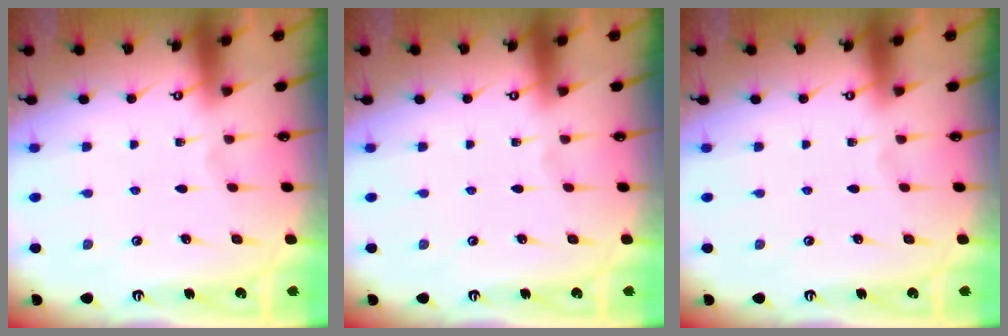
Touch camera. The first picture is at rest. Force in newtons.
{"total": 0.0}
{"total": 0.0}